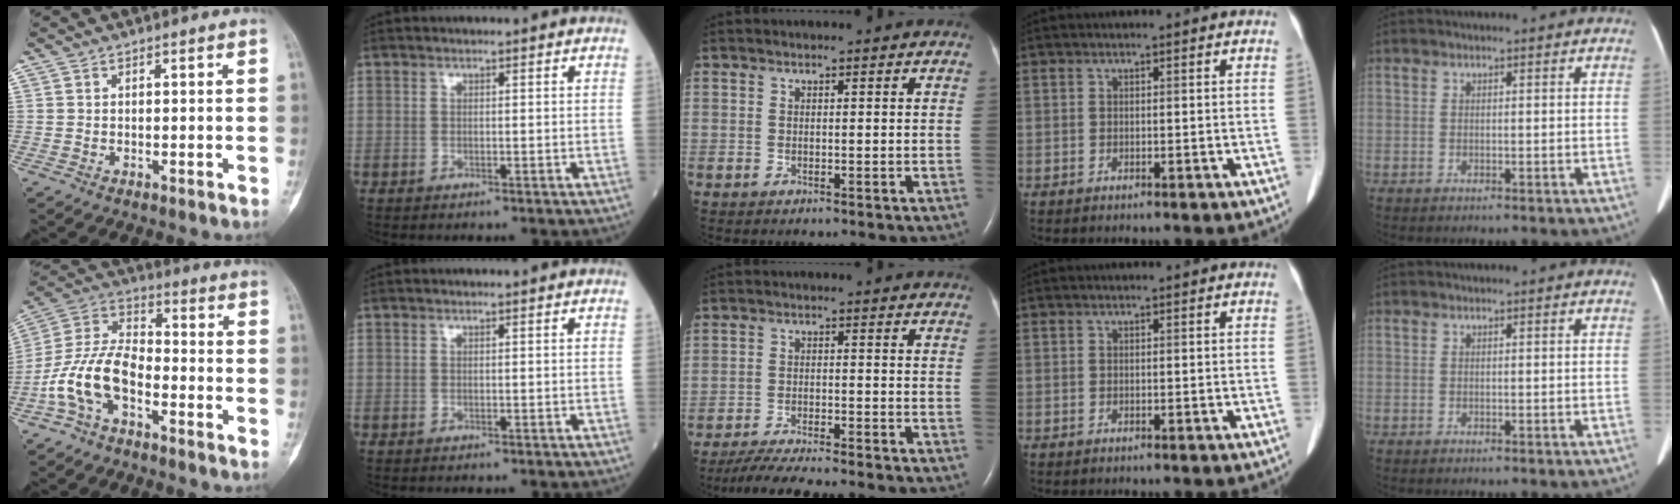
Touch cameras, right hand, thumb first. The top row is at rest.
{"thumb": {"total": 12.7, "force": [-5.2, 6.9, 9.3], "torque": [-0.189, 0.052, -0.108]}, "middle": {"total": 12.1, "force": [-10.8, 0.3, 5.4], "torque": [-0.078, -0.019, -0.164]}}